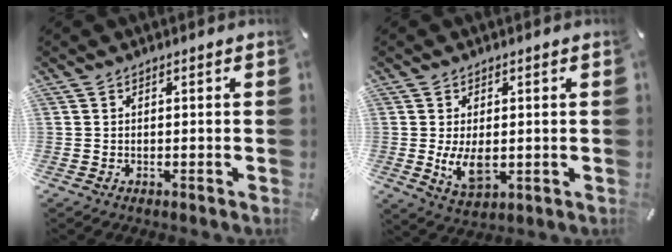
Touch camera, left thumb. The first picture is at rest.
{"total": 6.8, "force": [-0.2, 4.0, 5.5], "torque": [-0.115, -0.004, -0.004]}